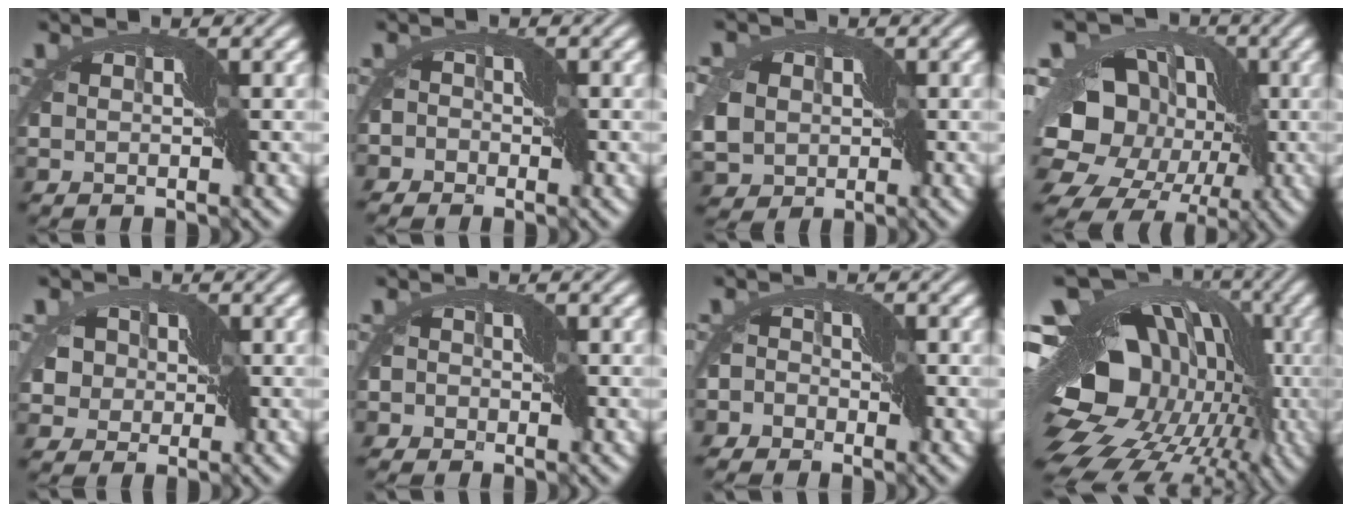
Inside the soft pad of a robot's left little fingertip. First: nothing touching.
{"total": 4.2, "force": [-3.3, 2.6, 0.3], "torque": [0.015, 0.000, -0.057]}
{"total": 8.4, "force": [-0.4, 6.7, 5.0], "torque": [-0.098, -0.010, -0.037]}
{"total": 17.0, "force": [-3.3, 14.3, 8.6], "torque": [-0.155, -0.006, -0.081]}
{"total": 5.5, "force": [-0.1, 4.9, 2.4], "torque": [-0.021, 0.028, -0.032]}
{"total": 3.0, "force": [-2.2, 2.0, 0.2], "torque": [0.013, 0.006, -0.038]}
{"total": 5.2, "force": [-4.1, 3.1, 0.8], "torque": [0.004, -0.001, -0.069]}
{"total": 18.9, "force": [-3.0, 13.7, 12.6], "torque": [-0.227, 0.005, -0.055]}